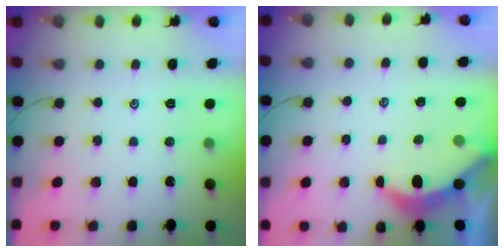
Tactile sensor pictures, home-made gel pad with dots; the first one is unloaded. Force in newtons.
{"total": 3.7, "press": 3.7, "slide": 0.4}